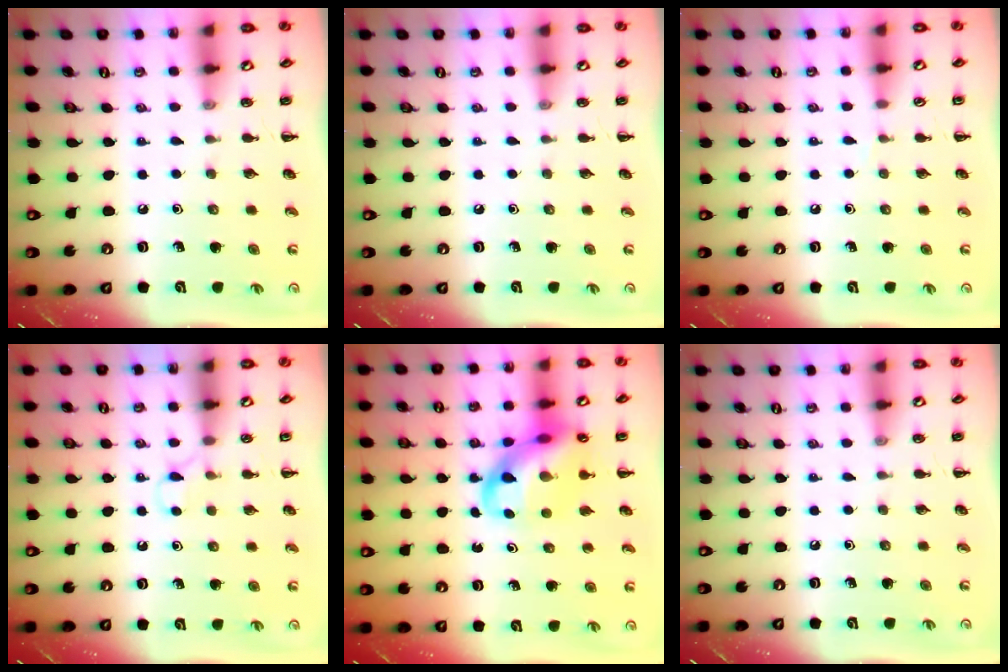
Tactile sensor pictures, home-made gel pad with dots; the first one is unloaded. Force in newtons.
{"total": 0.0}
{"total": 3.0, "press": 2.8, "slide": 1.0}
{"total": 2.6, "press": 2.4, "slide": 0.9}
{"total": 14.8, "press": 14.3, "slide": 3.8}
{"total": 0.0}